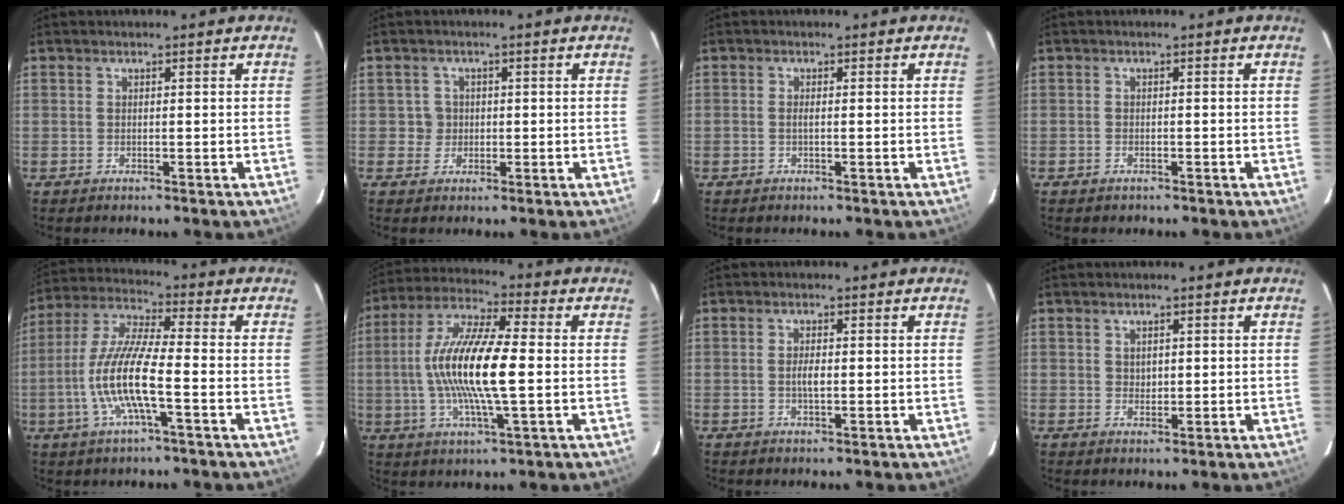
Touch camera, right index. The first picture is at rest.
{"total": 2.6, "force": [0.0, 2.6, 0.0], "torque": [0.009, 0.013, 0.002]}
{"total": 0.9, "force": [-0.2, 0.1, 0.8], "torque": [-0.017, 0.001, -0.005]}
{"total": 1.2, "force": [-0.8, 0.9, 0.2], "torque": [-0.006, 0.002, -0.012]}
{"total": 12.8, "force": [-3.5, 1.9, 12.1], "torque": [-0.253, -0.002, -0.069]}
{"total": 15.7, "force": [-0.7, 2.9, 15.4], "torque": [-0.302, 0.005, -0.022]}
{"total": 2.1, "force": [-0.2, 0.8, 2.0], "torque": [-0.038, 0.001, -0.004]}
{"total": 1.7, "force": [0.5, 1.4, 0.7], "torque": [-0.008, 0.004, 0.012]}